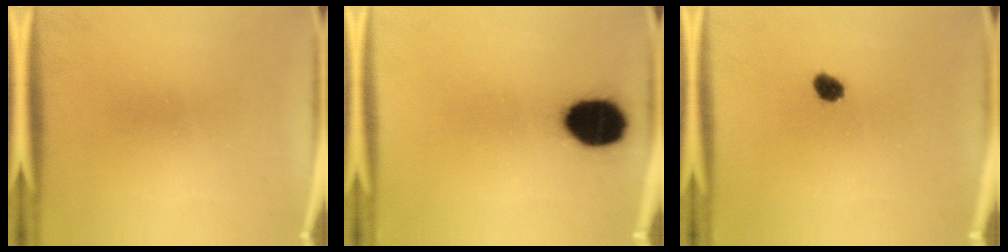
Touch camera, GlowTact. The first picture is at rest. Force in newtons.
{"total": 13.5}
{"total": 2.8}